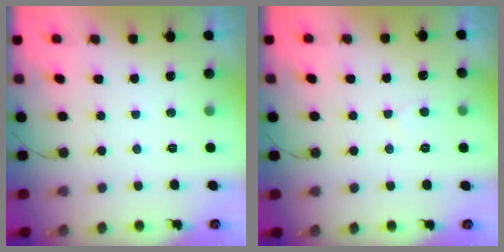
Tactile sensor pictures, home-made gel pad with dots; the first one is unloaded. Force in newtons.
{"total": 2.6, "press": 2.5, "slide": 0.3}